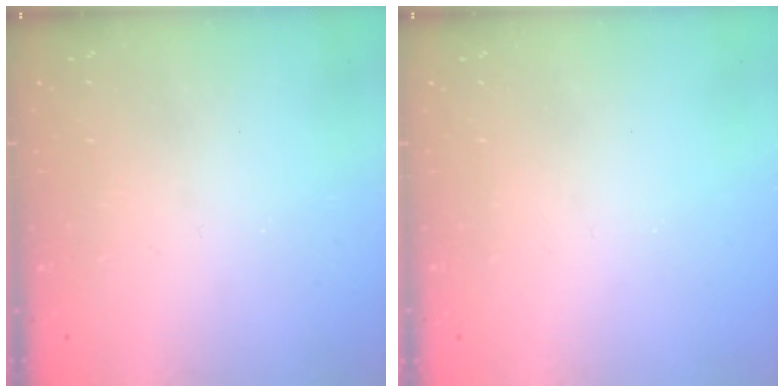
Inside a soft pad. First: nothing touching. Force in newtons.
{"total": 0.0}